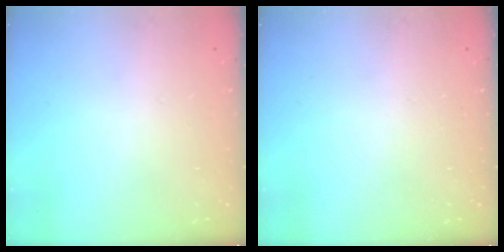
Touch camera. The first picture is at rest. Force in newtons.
{"total": 0.0}